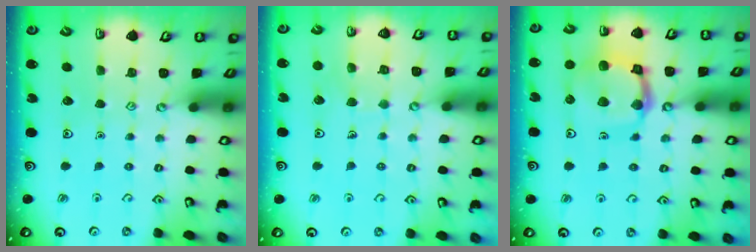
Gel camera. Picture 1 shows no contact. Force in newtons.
{"total": 4.9, "press": 4.9, "slide": 0.4}
{"total": 14.1, "press": 14.1, "slide": 1.5}